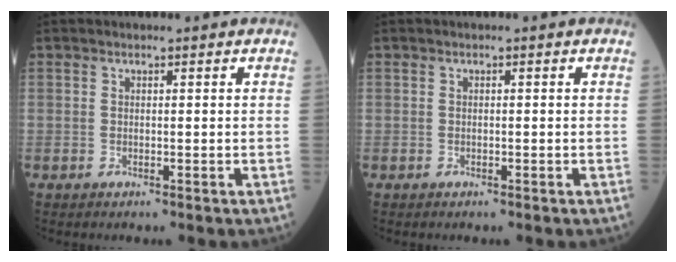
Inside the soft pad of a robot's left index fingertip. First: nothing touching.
{"total": 0.0}